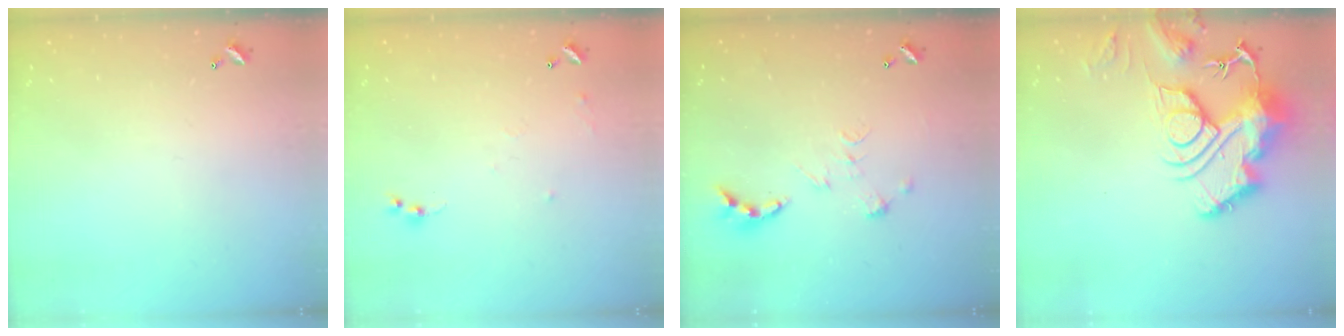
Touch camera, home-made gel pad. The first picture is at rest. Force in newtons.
{"total": 6.6, "press": 6.6, "slide": 0.6}
{"total": 0.0}
{"total": 17.8, "press": 17.8, "slide": 1.8}